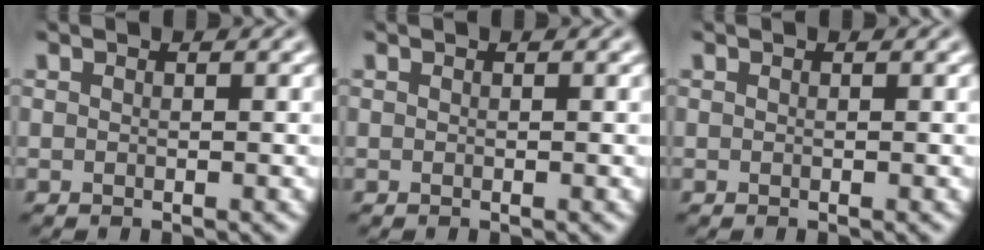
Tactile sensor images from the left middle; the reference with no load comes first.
{"total": 0.0}
{"total": 0.0}